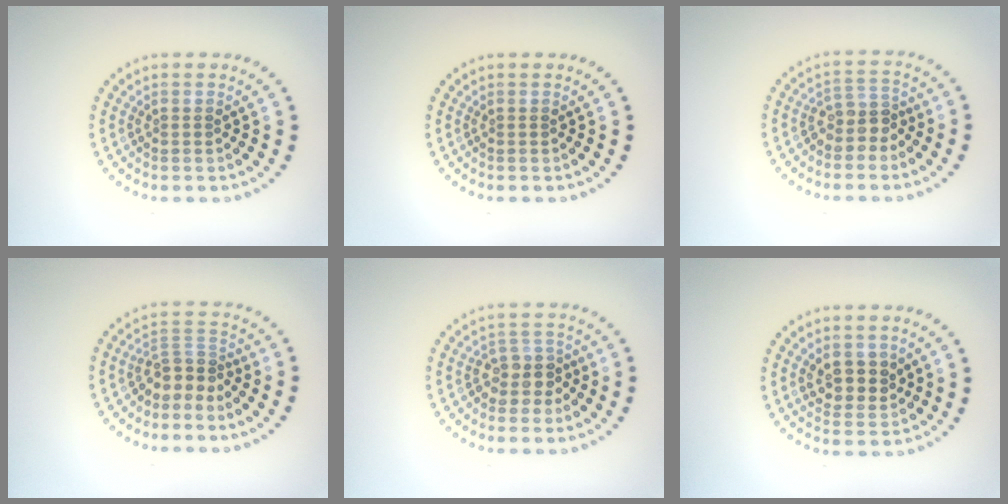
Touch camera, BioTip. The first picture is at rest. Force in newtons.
{"total": 0.0}
{"total": 2.5, "press": 2.0, "slide": 1.5}
{"total": 2.7, "press": 1.9, "slide": 2.0}
{"total": 2.5, "press": 2.2, "slide": 1.2}
{"total": 2.9, "press": 2.7, "slide": 1.0}